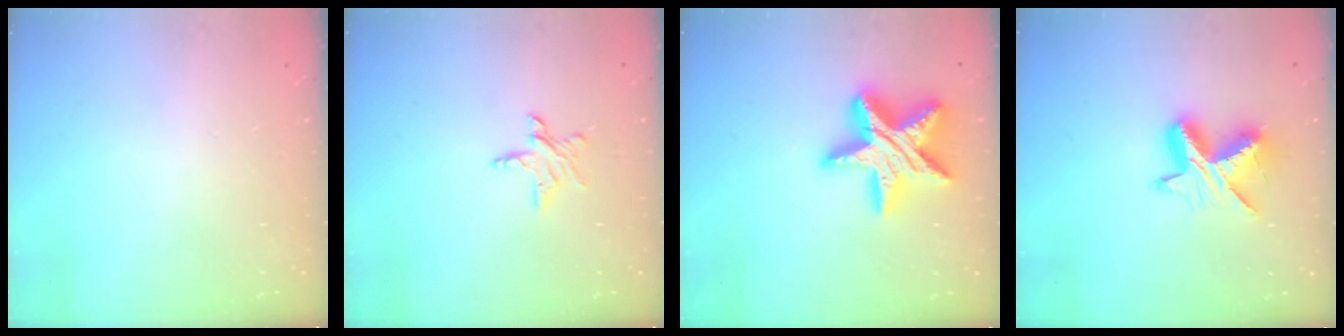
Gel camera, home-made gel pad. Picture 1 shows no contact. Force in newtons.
{"total": 6.3, "press": 6.2, "slide": 0.5}
{"total": 21.2, "press": 21.2, "slide": 1.6}
{"total": 9.8, "press": 9.8, "slide": 0.7}